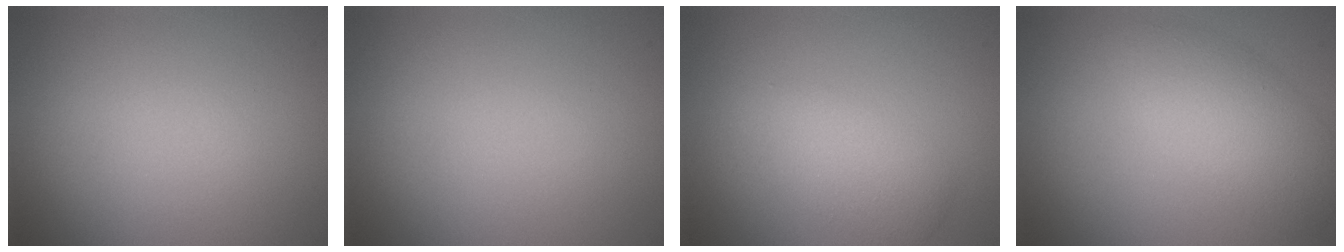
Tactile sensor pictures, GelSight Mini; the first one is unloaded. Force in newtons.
{"total": 0.0}
{"total": 2.9, "press": 2.9, "slide": 0.1}
{"total": 4.3, "press": 4.3, "slide": 0.2}